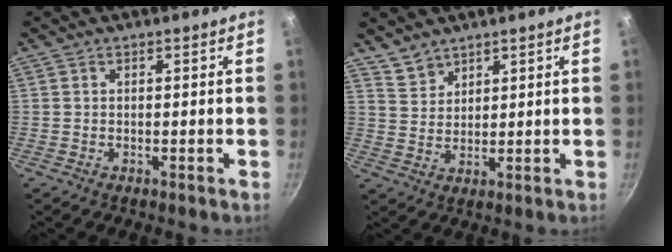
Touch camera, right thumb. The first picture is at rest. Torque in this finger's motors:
{"motor_torque": [-0.92, 0.20, -0.17, 0.13, 0.06]}